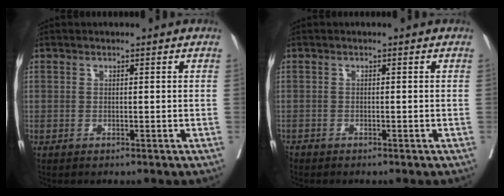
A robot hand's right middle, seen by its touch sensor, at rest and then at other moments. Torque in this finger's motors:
{"motor_torque": [0.40, -0.38, 0.24, 0.09]}